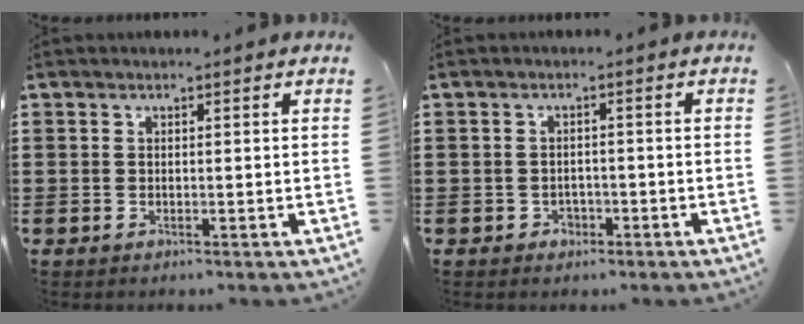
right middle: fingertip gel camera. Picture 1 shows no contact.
{"total": 1.3, "force": [-0.9, 1.0, 0.3], "torque": [-0.010, 0.000, -0.020]}